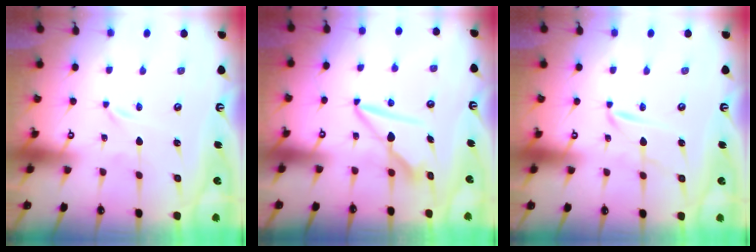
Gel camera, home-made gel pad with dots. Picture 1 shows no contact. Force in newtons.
{"total": 8.6, "press": 8.6, "slide": 0.6}
{"total": 2.9, "press": 2.9, "slide": 0.2}